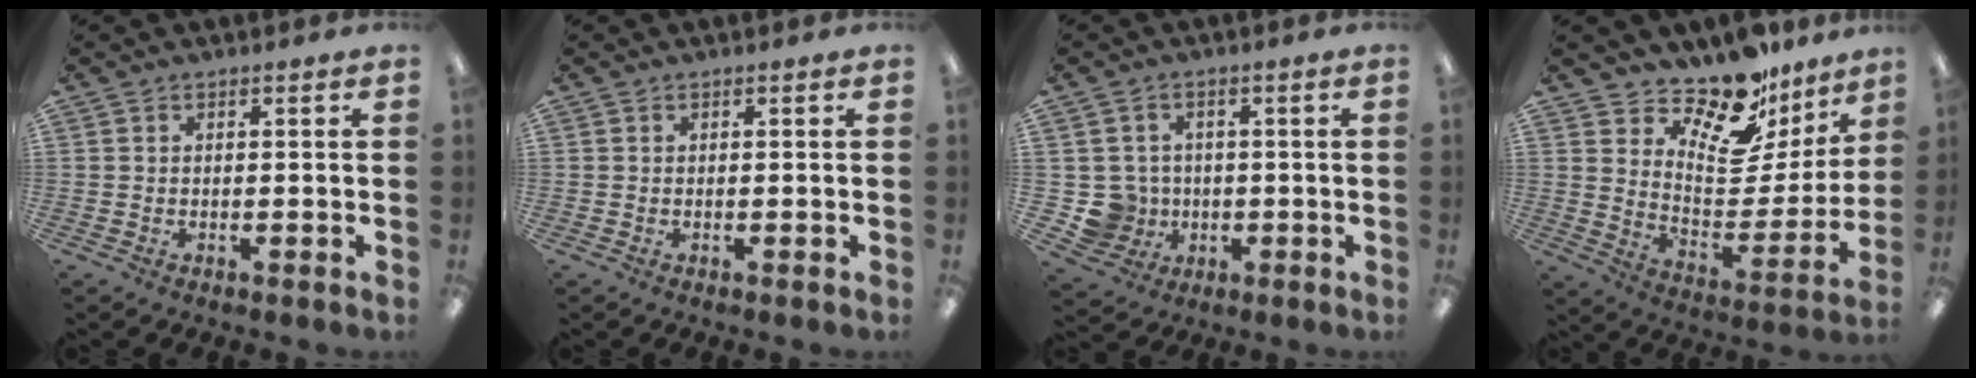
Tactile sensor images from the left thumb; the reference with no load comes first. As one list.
[{"total": 0.0}, {"total": 7.1, "force": [-0.3, 7.1, 0.9], "torque": [-0.049, 0.008, 0.003]}, {"total": 17.9, "force": [14.6, 7.0, 7.5], "torque": [-0.119, -0.120, 0.254]}]